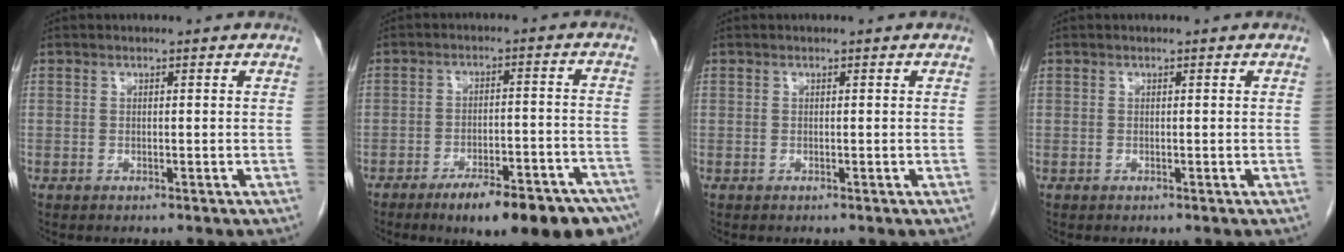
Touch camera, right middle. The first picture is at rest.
{"total": 15.7, "force": [-11.3, 3.5, 10.3], "torque": [-0.079, 0.019, -0.159]}
{"total": 0.0}
{"total": 0.0}